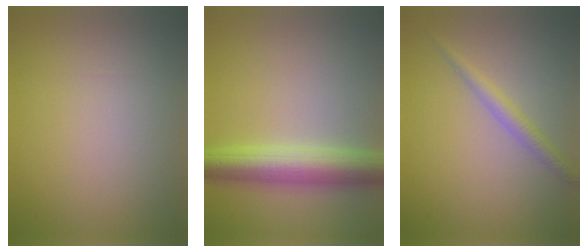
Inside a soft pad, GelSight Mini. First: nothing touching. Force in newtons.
{"total": 6.4, "press": 6.4, "slide": 0.0}
{"total": 1.9, "press": 1.9, "slide": 0.1}